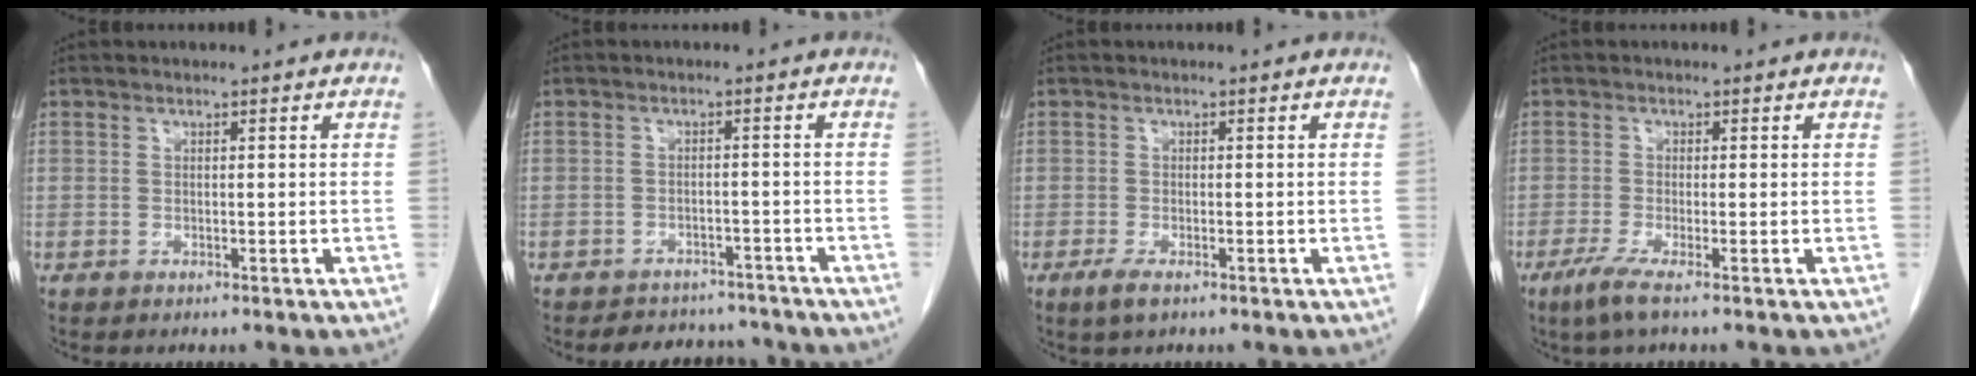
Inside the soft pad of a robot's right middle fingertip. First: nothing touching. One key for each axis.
{"total": 6.9, "fx": -6.4, "fy": 2.4, "fz": 0.7, "tx": 0.000, "ty": 0.008, "tz": -0.080}
{"total": 2.1, "fx": -1.2, "fy": 0.5, "fz": 1.6, "tx": -0.038, "ty": -0.005, "tz": -0.022}
{"total": 3.0, "fx": -1.8, "fy": -0.2, "fz": 2.4, "tx": -0.056, "ty": -0.013, "tz": -0.039}